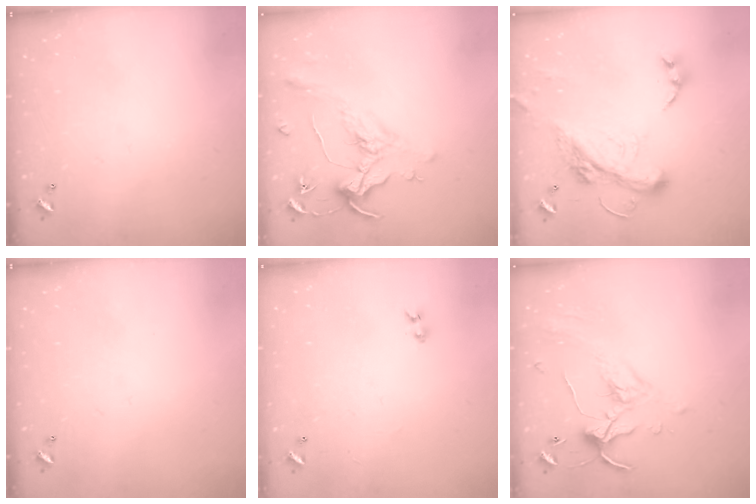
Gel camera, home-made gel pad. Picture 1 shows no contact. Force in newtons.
{"total": 1.6, "press": 1.4, "slide": 0.7}
{"total": 7.8, "press": 7.6, "slide": 1.9}
{"total": 0.0}
{"total": 1.3, "press": 1.1, "slide": 0.7}
{"total": 1.2, "press": 0.6, "slide": 1.1}